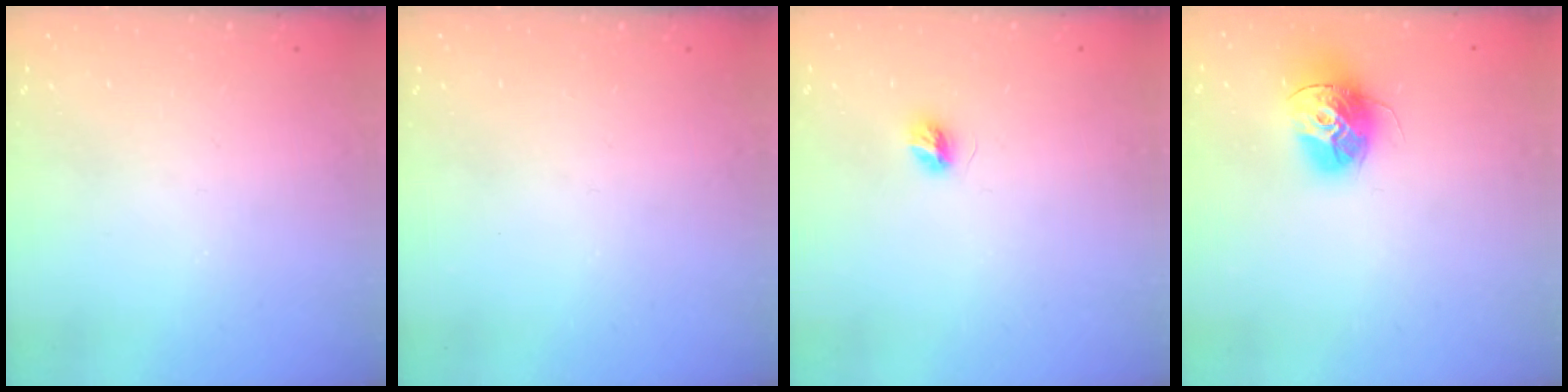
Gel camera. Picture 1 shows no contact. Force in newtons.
{"total": 0.0}
{"total": 5.0, "press": 5.0, "slide": 0.6}
{"total": 14.4, "press": 14.4, "slide": 1.3}